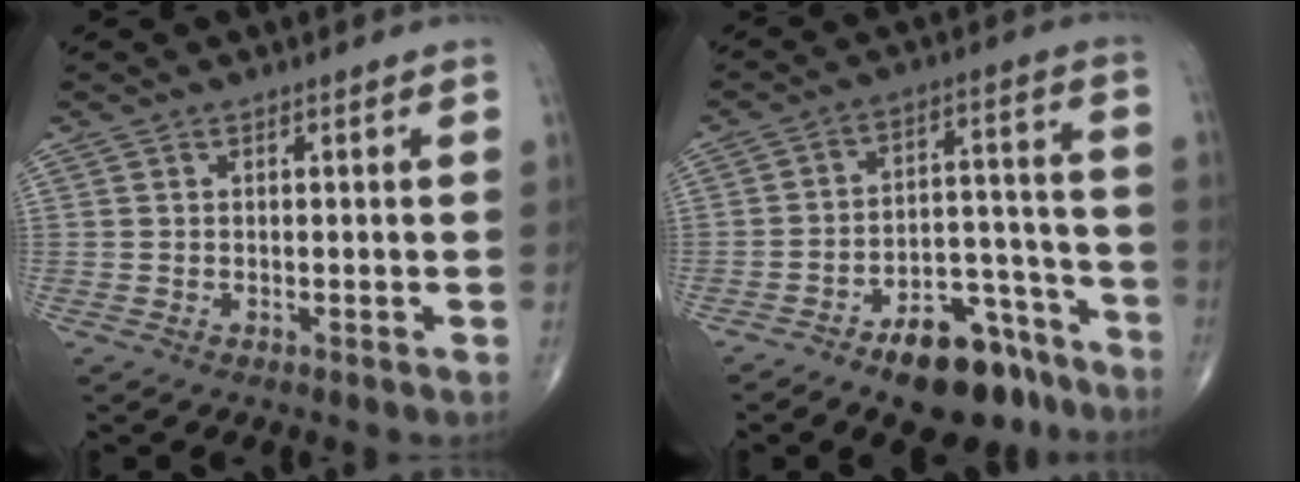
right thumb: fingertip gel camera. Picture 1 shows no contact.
{"total": 14.8, "force": [-10.6, 6.9, 7.8], "torque": [-0.077, 0.095, -0.161]}